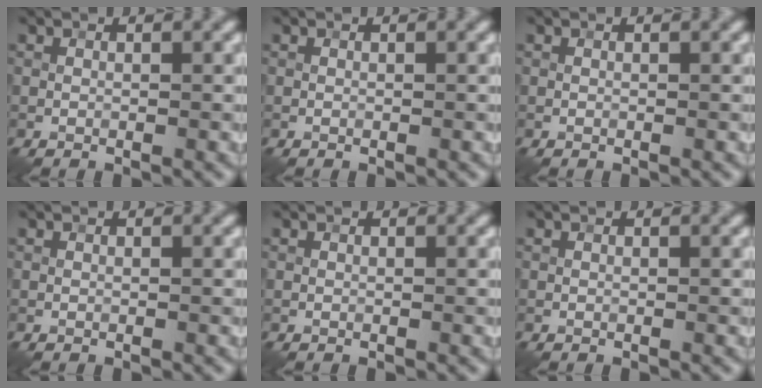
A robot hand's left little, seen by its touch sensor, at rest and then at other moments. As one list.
[{"total": 0.0}, {"total": 0.0}, {"total": 0.0}, {"total": 0.0}, {"total": 0.0}]